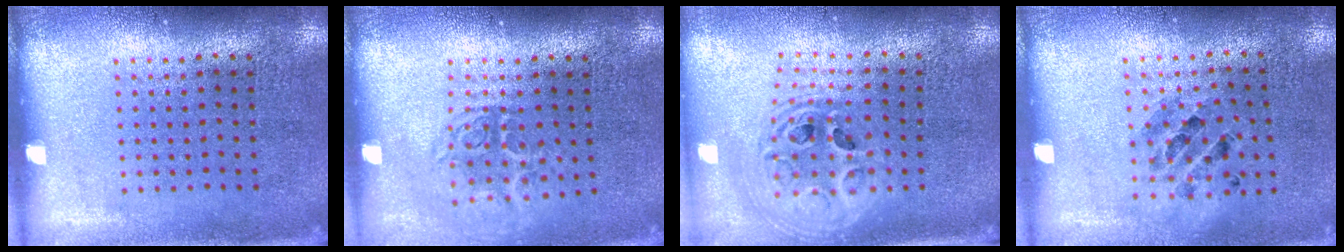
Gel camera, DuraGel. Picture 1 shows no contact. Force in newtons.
{"total": 1.7, "press": 1.3, "slide": 1.1}
{"total": 2.4, "press": 1.8, "slide": 1.5}
{"total": 0.8, "press": 0.8, "slide": 0.0}